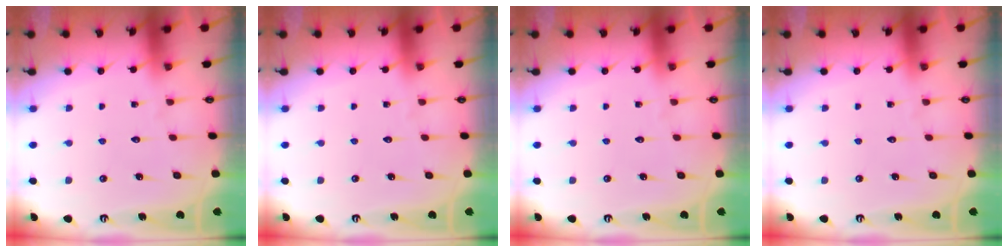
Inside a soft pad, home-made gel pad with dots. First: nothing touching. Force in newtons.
{"total": 0.0}
{"total": 0.0}
{"total": 0.0}